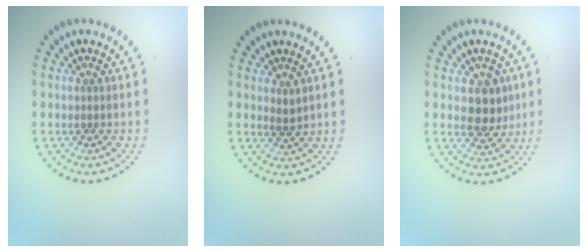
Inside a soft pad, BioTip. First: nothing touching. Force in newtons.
{"total": 1.0, "press": 0.9, "slide": 0.4}
{"total": 3.2, "press": 3.1, "slide": 0.9}